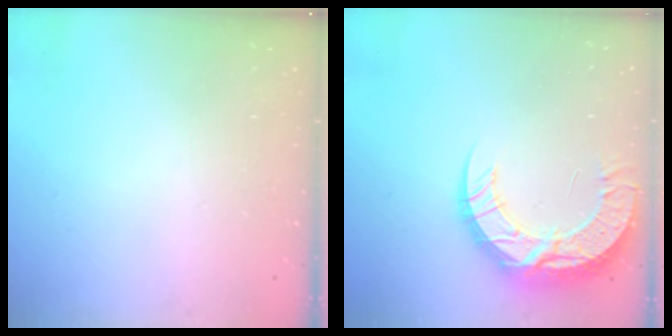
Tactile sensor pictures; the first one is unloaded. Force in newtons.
{"total": 16.1, "press": 16.1, "slide": 1.3}